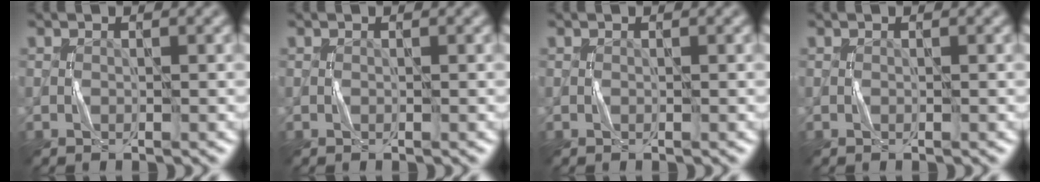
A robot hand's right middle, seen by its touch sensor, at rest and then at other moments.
{"total": 0.0}
{"total": 0.0}
{"total": 0.0}